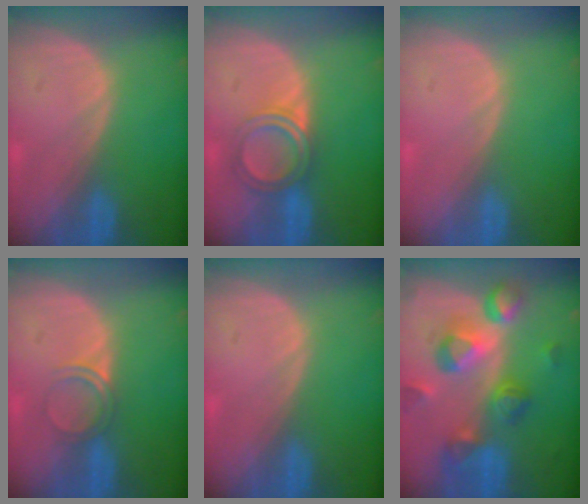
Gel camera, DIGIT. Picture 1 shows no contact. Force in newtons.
{"total": 4.9, "press": 4.6, "slide": 1.4}
{"total": 0.0}
{"total": 2.9, "press": 2.6, "slide": 1.1}
{"total": 0.0}
{"total": 10.3, "press": 9.3, "slide": 4.6}